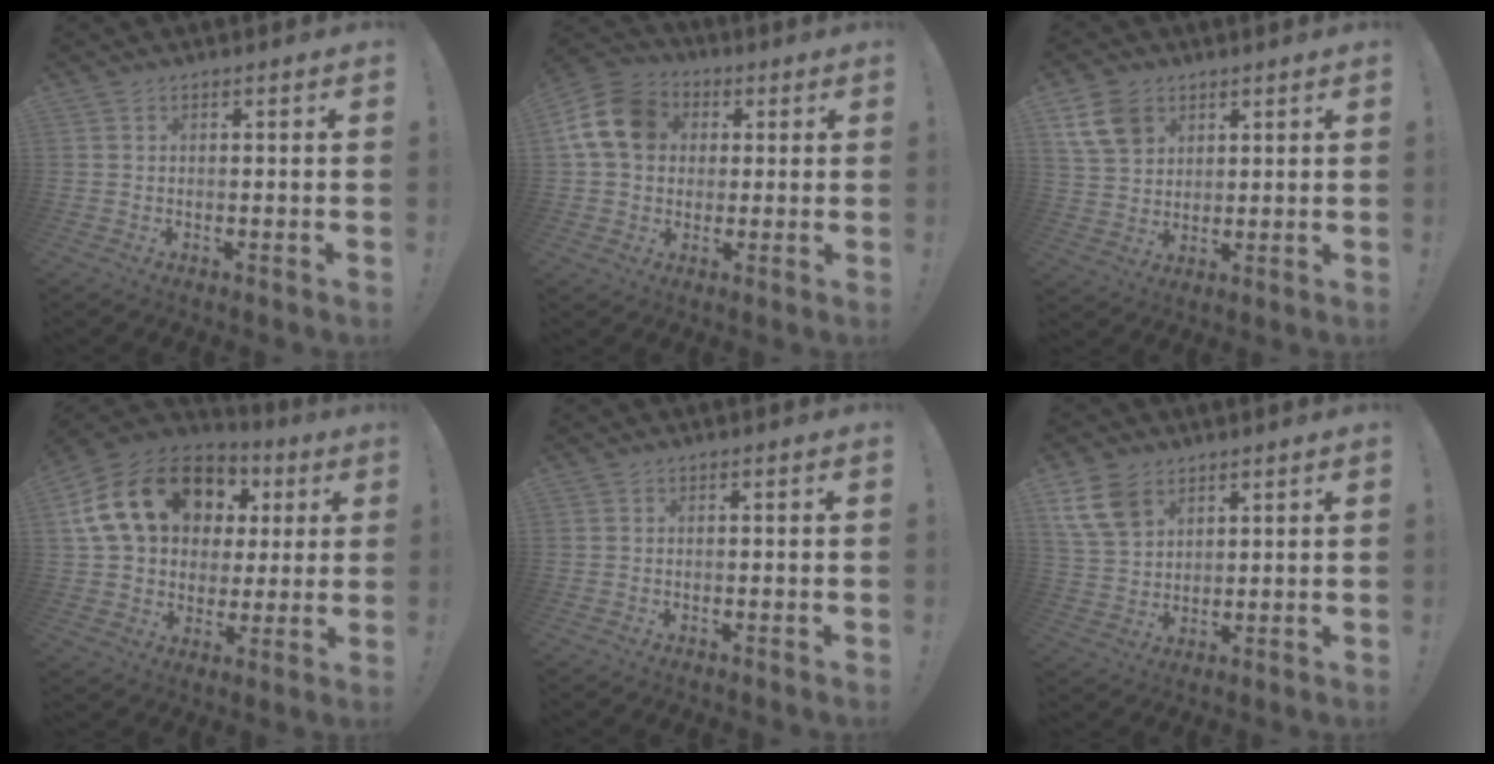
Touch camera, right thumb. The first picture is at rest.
{"total": 15.4, "force": [3.5, 12.1, 8.8], "torque": [-0.154, 0.009, 0.077]}
{"total": 10.4, "force": [5.4, 7.5, 4.8], "torque": [-0.088, -0.017, 0.109]}
{"total": 22.6, "force": [8.6, 16.2, 13.3], "torque": [-0.226, -0.014, 0.180]}
{"total": 0.0}
{"total": 10.6, "force": [6.2, 6.8, 5.3], "torque": [-0.103, -0.021, 0.124]}